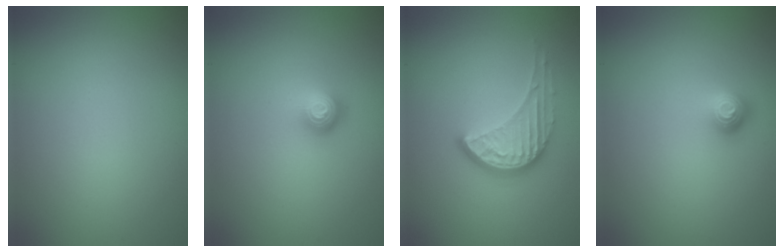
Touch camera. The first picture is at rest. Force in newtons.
{"total": 1.9, "press": 1.4, "slide": 1.3}
{"total": 4.0, "press": 2.9, "slide": 2.7}
{"total": 1.7, "press": 1.3, "slide": 1.1}